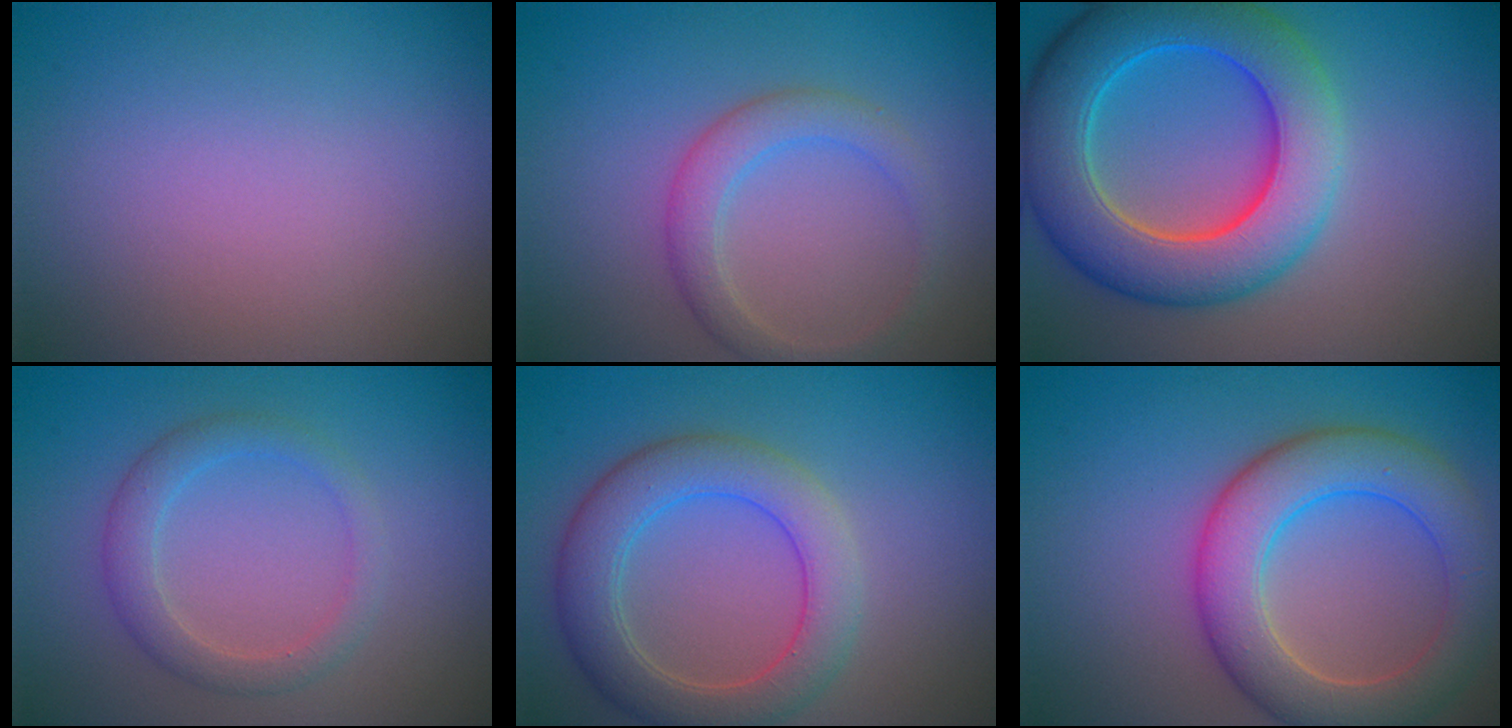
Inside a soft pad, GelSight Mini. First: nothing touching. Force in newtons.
{"total": 2.8, "press": 2.8, "slide": 0.1}
{"total": 9.5, "press": 9.5, "slide": 0.3}
{"total": 2.6, "press": 2.6, "slide": 0.1}
{"total": 5.5, "press": 5.4, "slide": 0.4}
{"total": 7.0, "press": 7.0, "slide": 0.3}